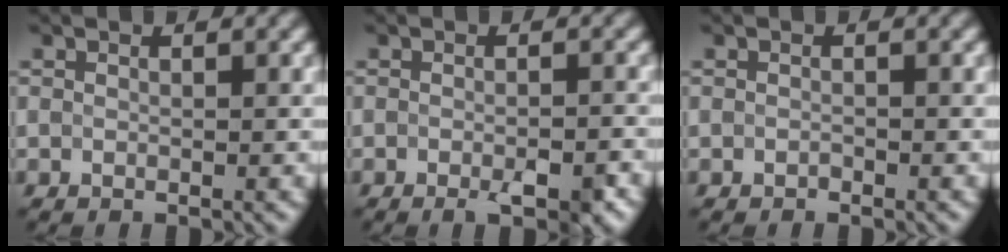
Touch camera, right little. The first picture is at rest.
{"total": 2.8, "force": [-2.1, 0.3, 1.9], "torque": [-0.034, -0.007, -0.029]}
{"total": 1.1, "force": [-1.0, -0.1, -0.6], "torque": [0.004, -0.001, -0.014]}